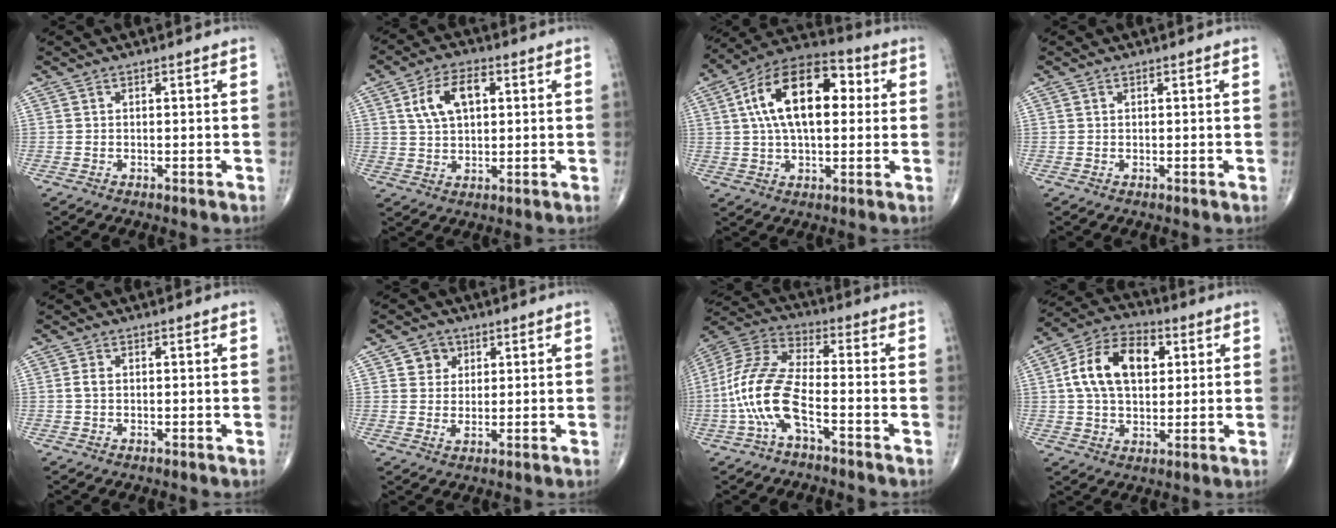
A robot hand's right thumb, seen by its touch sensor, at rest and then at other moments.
{"total": 8.7, "force": [2.6, 4.9, 6.7], "torque": [-0.112, 0.005, 0.047]}
{"total": 18.5, "force": [3.6, 9.9, 15.3], "torque": [-0.243, 0.028, 0.051]}
{"total": 0.0}
{"total": 1.4, "force": [0.1, 0.9, 1.1], "torque": [-0.023, 0.003, -0.001]}
{"total": 4.2, "force": [1.8, 3.6, 1.2], "torque": [0.002, -0.006, 0.028]}
{"total": 13.8, "force": [-4.6, 5.2, 11.9], "torque": [-0.267, 0.038, -0.094]}
{"total": 14.8, "force": [3.3, 9.4, 11.0], "torque": [-0.177, 0.013, 0.050]}